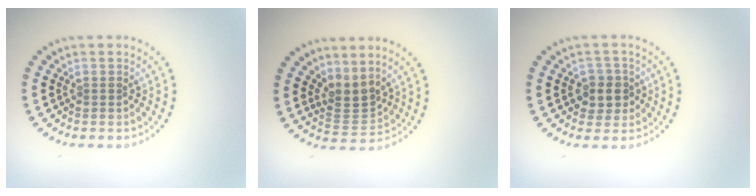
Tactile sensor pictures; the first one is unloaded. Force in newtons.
{"total": 2.6, "press": 1.9, "slide": 1.8}
{"total": 2.5, "press": 2.3, "slide": 0.9}